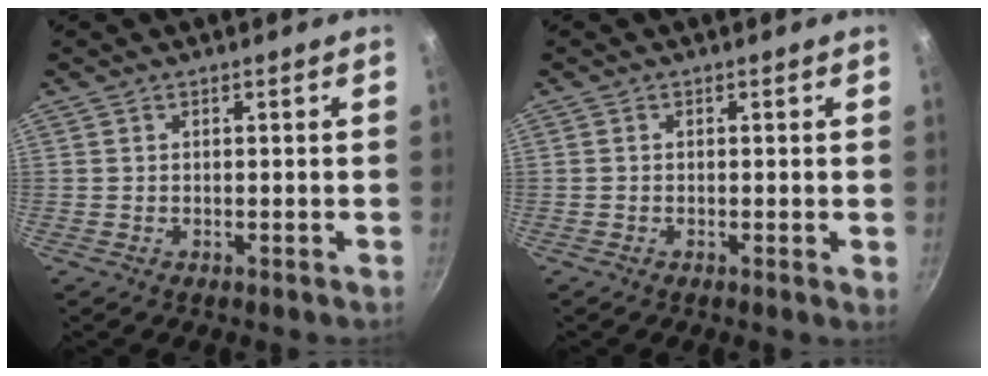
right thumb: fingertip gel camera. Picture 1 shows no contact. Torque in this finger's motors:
{"motor_torque": [-0.18, 0.16, -0.24, 0.06, 0.02]}